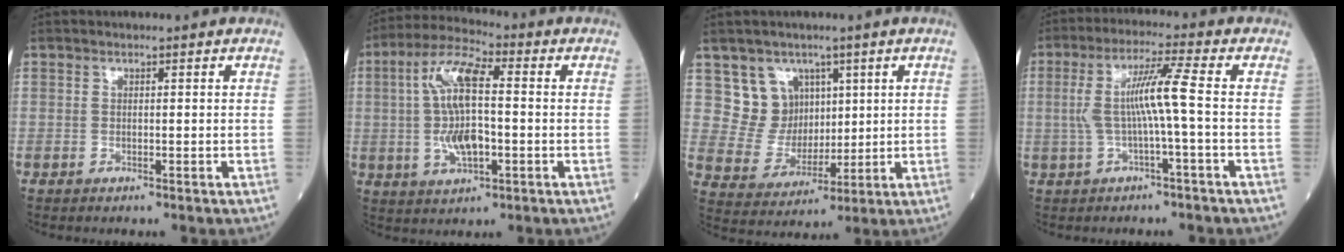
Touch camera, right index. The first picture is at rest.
{"total": 11.2, "force": [0.0, 3.4, 10.6], "torque": [-0.218, 0.008, -0.001]}
{"total": 7.8, "force": [3.9, 6.6, 1.2], "torque": [-0.032, 0.022, 0.085]}
{"total": 7.5, "force": [-0.3, -0.6, 7.5], "torque": [-0.151, 0.016, -0.004]}